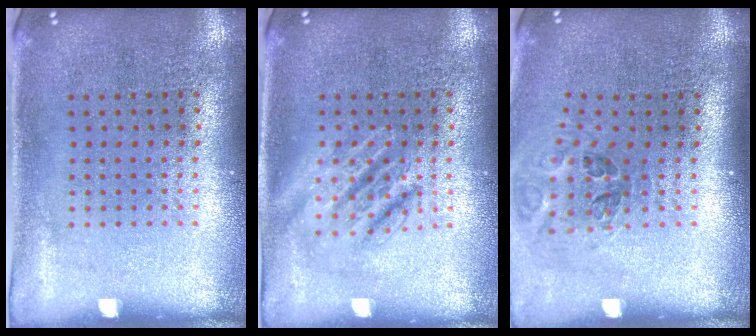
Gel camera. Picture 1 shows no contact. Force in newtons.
{"total": 2.8, "press": 2.8, "slide": 0.4}
{"total": 1.2, "press": 1.1, "slide": 0.5}